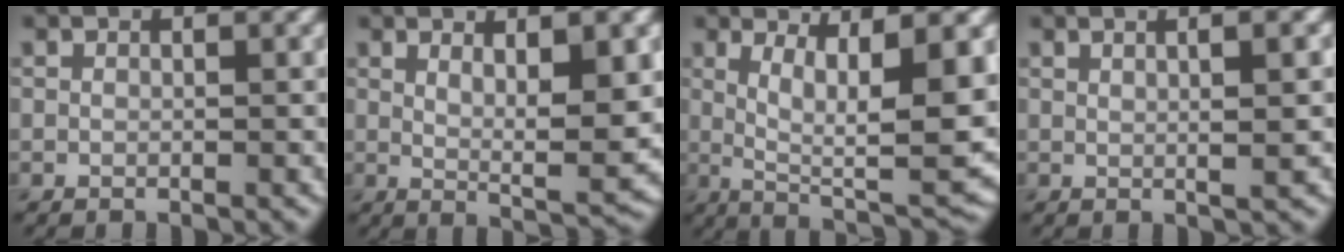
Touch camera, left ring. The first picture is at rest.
{"total": 6.7, "force": [1.6, 1.5, 6.3], "torque": [-0.089, -0.012, 0.029]}
{"total": 11.2, "force": [1.5, 3.1, 10.7], "torque": [-0.156, -0.008, 0.029]}
{"total": 4.2, "force": [1.2, 1.3, 3.7], "torque": [-0.029, 0.011, -0.003]}